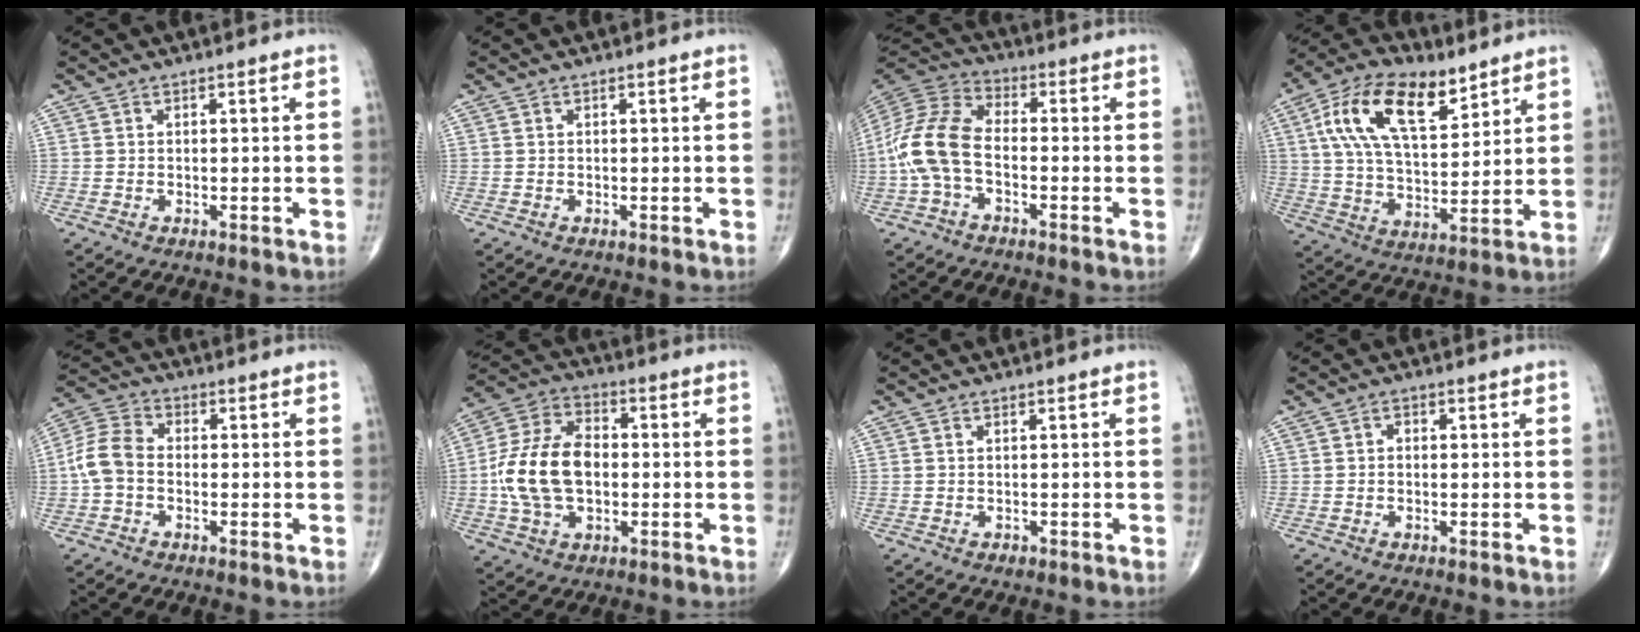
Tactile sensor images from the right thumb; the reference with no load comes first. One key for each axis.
{"total": 0.0}
{"total": 12.8, "fx": -2.6, "fy": 7.4, "fz": 10.1, "tx": -0.216, "ty": 0.035, "tz": -0.060}
{"total": 17.9, "fx": 8.4, "fy": 8.8, "fz": 13.2, "tx": -0.220, "ty": -0.020, "tz": 0.151}
{"total": 7.3, "fx": -1.2, "fy": 5.2, "fz": 4.9, "tx": -0.098, "ty": 0.024, "tz": -0.039}
{"total": 15.6, "fx": -1.1, "fy": 10.1, "fz": 11.8, "tx": -0.221, "ty": 0.026, "tz": -0.021}
{"total": 0.6, "fx": -0.3, "fy": 0.5, "fz": 0.2, "tx": -0.003, "ty": 0.000, "tz": -0.005}
{"total": 1.0, "fx": -0.2, "fy": 0.7, "fz": 0.6, "tx": -0.001, "ty": 0.004, "tz": -0.007}